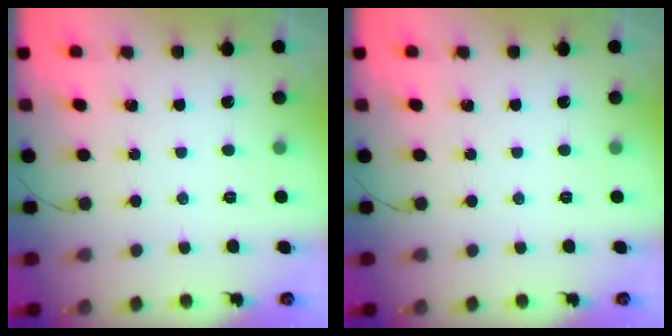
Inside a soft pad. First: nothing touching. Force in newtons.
{"total": 0.0}